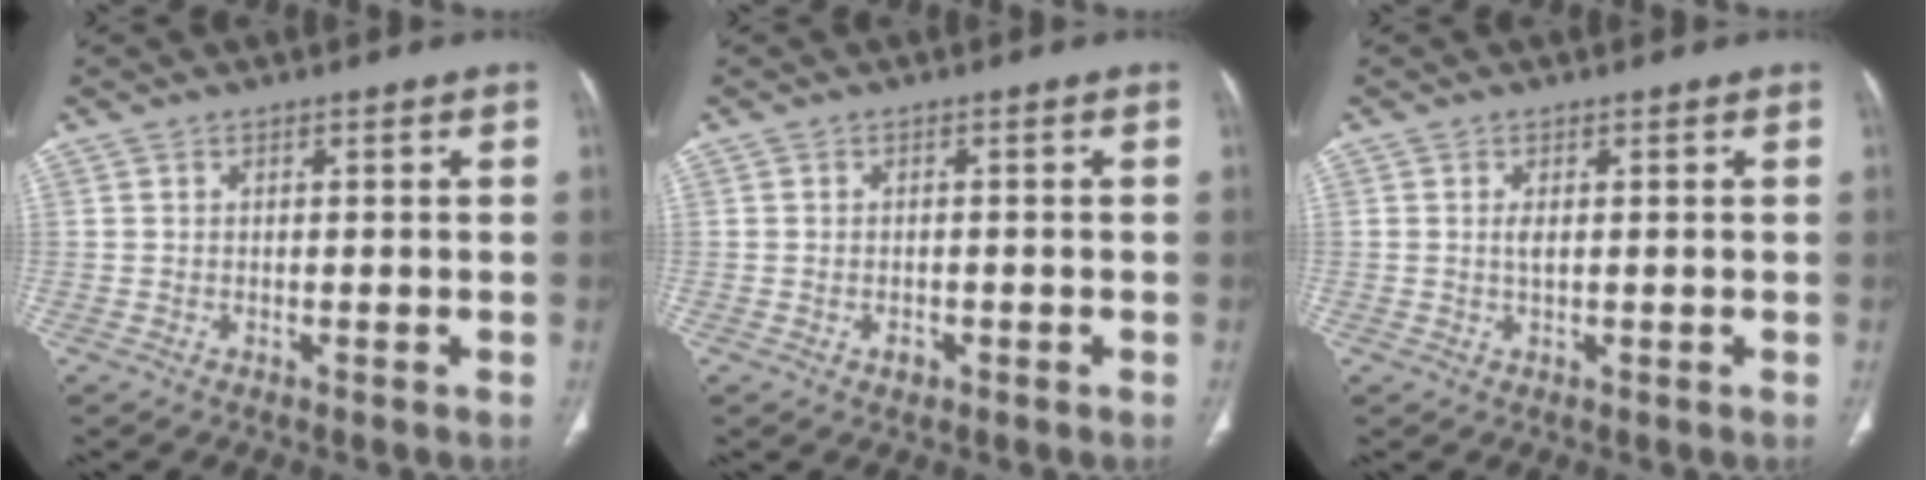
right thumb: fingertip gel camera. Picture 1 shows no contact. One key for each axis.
{"total": 1.6, "fx": -0.7, "fy": 1.1, "fz": 0.9, "tx": -0.012, "ty": 0.005, "tz": -0.008}
{"total": 1.4, "fx": 0.2, "fy": 0.5, "fz": 1.3, "tx": -0.029, "ty": -0.002, "tz": 0.007}